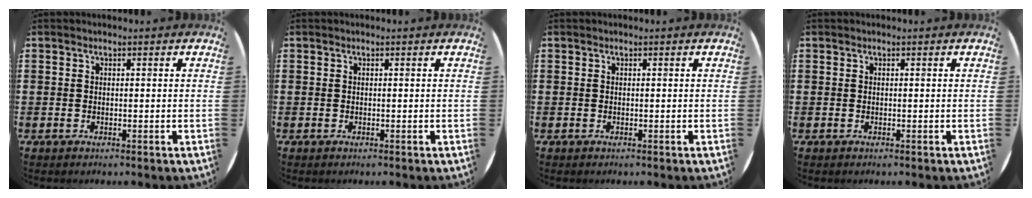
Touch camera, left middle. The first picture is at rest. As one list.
[{"total": 0.0}, {"total": 0.0}, {"total": 0.0}]